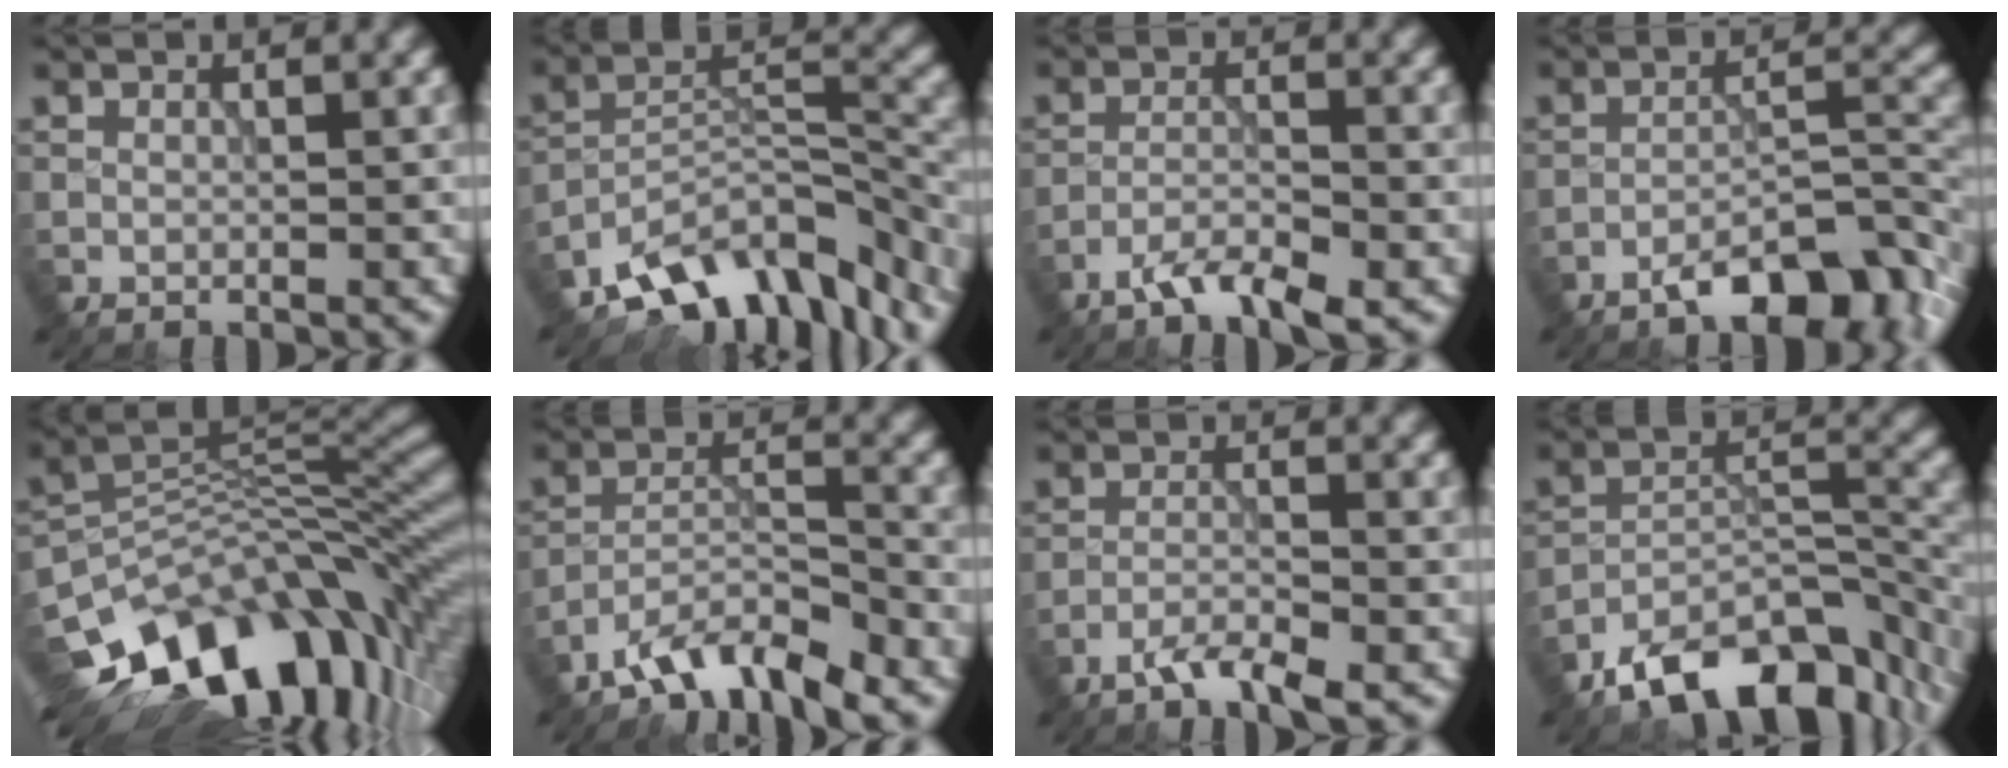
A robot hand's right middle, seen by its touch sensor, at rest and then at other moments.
{"total": 11.1, "force": [-8.7, 4.1, 5.4], "torque": [-0.088, 0.007, -0.158]}
{"total": 4.0, "force": [-3.0, 0.8, 2.6], "torque": [-0.052, 0.000, -0.063]}
{"total": 8.0, "force": [-5.6, 2.3, 5.2], "torque": [-0.077, 0.010, -0.094]}
{"total": 14.7, "force": [-7.4, 7.7, 10.1], "torque": [-0.168, 0.005, -0.122]}
{"total": 5.9, "force": [-4.9, 1.4, 3.1], "torque": [-0.049, 0.001, -0.091]}
{"total": 3.5, "force": [-2.6, 0.5, 2.2], "torque": [-0.043, 0.001, -0.056]}
{"total": 11.2, "force": [-8.1, 4.8, 6.1], "torque": [-0.095, 0.003, -0.138]}